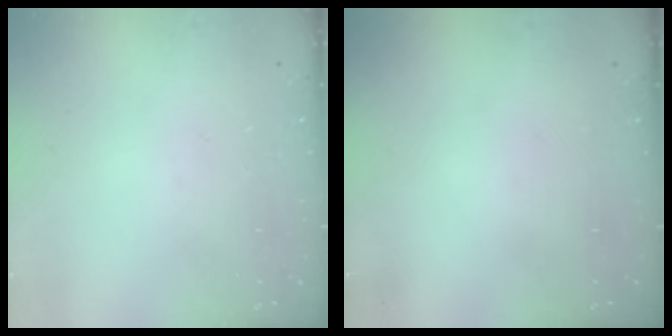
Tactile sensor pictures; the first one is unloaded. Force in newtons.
{"total": 0.0}